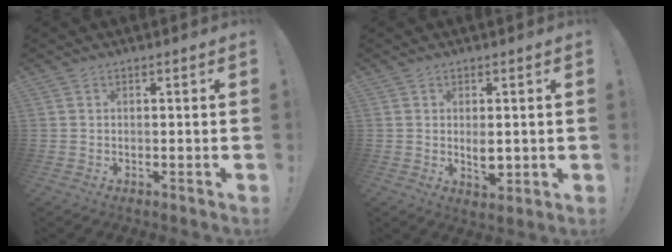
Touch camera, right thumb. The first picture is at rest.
{"total": 4.1, "force": [0.2, 2.2, 3.4], "torque": [-0.046, 0.000, 0.003]}